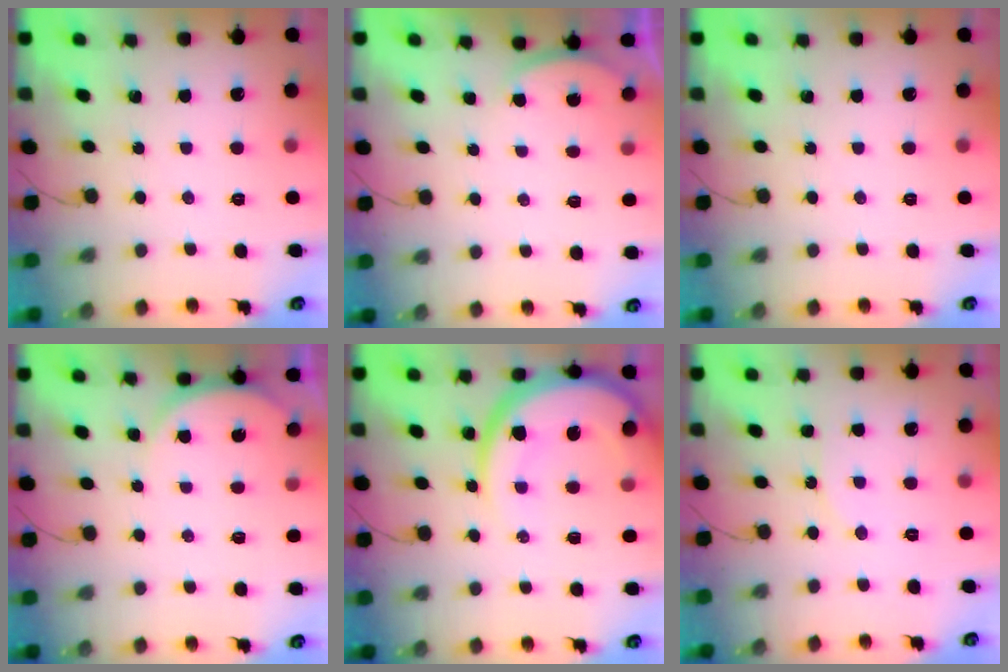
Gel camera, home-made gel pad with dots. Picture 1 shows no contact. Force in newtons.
{"total": 2.8, "press": 2.7, "slide": 0.6}
{"total": 0.0}
{"total": 3.5, "press": 3.5, "slide": 0.5}
{"total": 14.3, "press": 14.2, "slide": 1.3}
{"total": 5.4, "press": 5.4, "slide": 0.7}